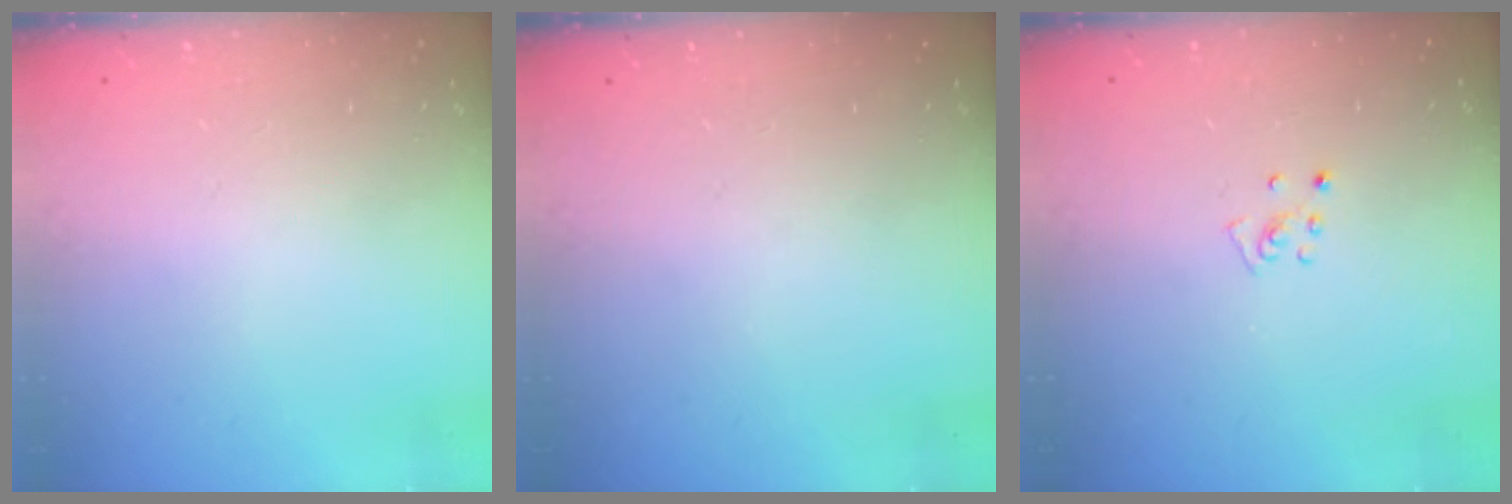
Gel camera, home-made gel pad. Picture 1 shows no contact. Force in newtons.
{"total": 0.0}
{"total": 3.7, "press": 3.7, "slide": 0.3}